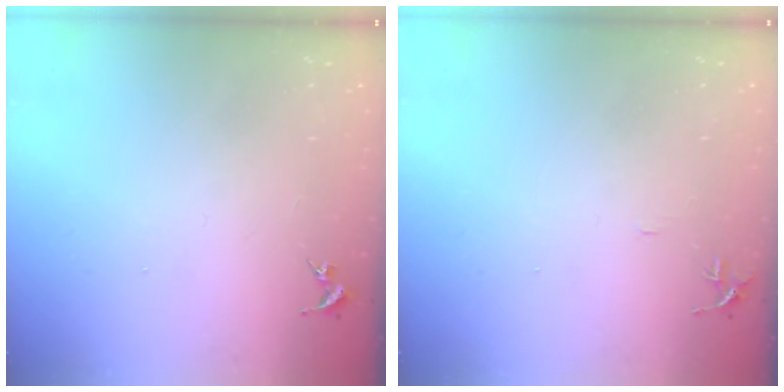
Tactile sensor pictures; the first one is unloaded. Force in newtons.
{"total": 4.7, "press": 4.7, "slide": 0.5}